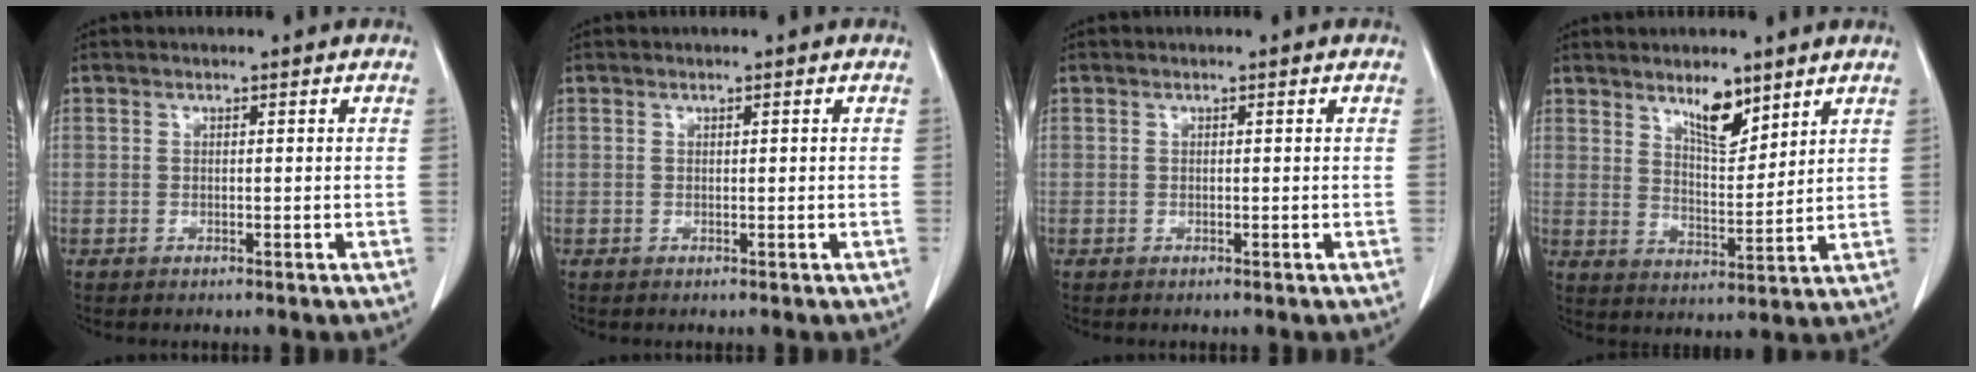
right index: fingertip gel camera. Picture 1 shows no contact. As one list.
[{"total": 0.0}, {"total": 0.0}, {"total": 6.5, "force": [4.7, 1.8, 4.1], "torque": [-0.074, -0.008, 0.086]}]